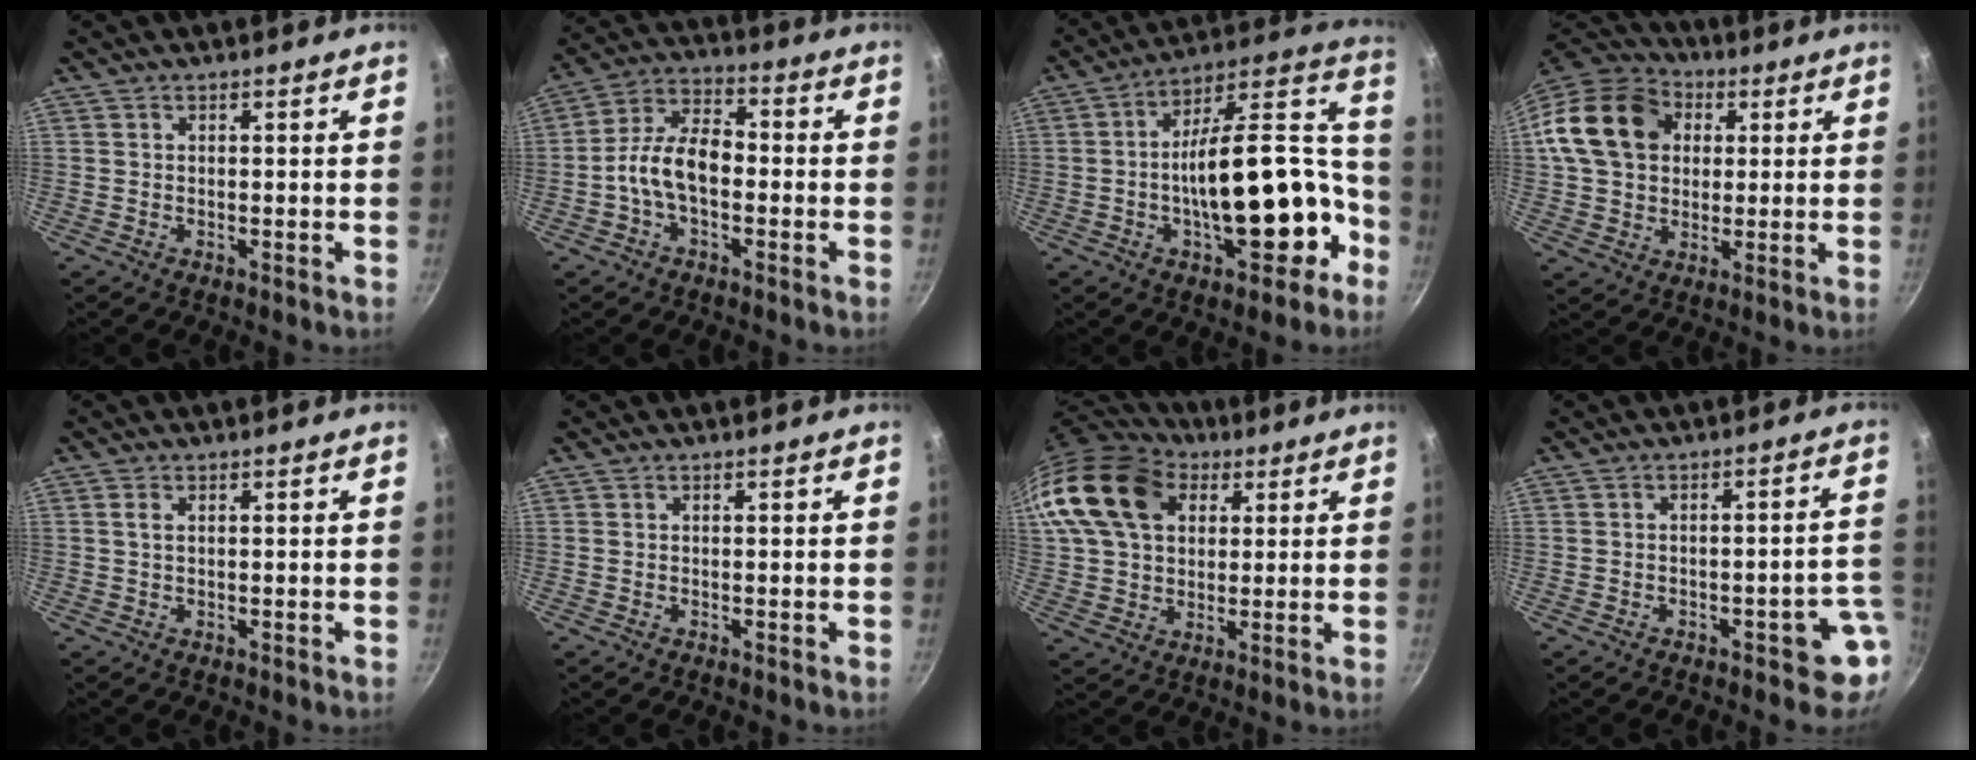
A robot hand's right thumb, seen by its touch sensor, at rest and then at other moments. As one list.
[{"total": 10.1, "force": [-2.0, 5.9, 8.0], "torque": [-0.128, 0.043, -0.051]}, {"total": 24.8, "force": [-6.8, 12.1, 20.6], "torque": [-0.263, 0.079, -0.094]}, {"total": 18.4, "force": [3.8, 14.4, 10.7], "torque": [-0.184, 0.027, 0.056]}, {"total": 1.5, "force": [0.4, 0.9, 1.1], "torque": [-0.021, 0.002, 0.007]}, {"total": 0.0}, {"total": 20.9, "force": [7.2, 14.9, 12.7], "torque": [-0.247, 0.017, 0.124]}, {"total": 5.8, "force": [-2.2, 2.8, 4.5], "torque": [-0.008, 0.030, -0.021]}]